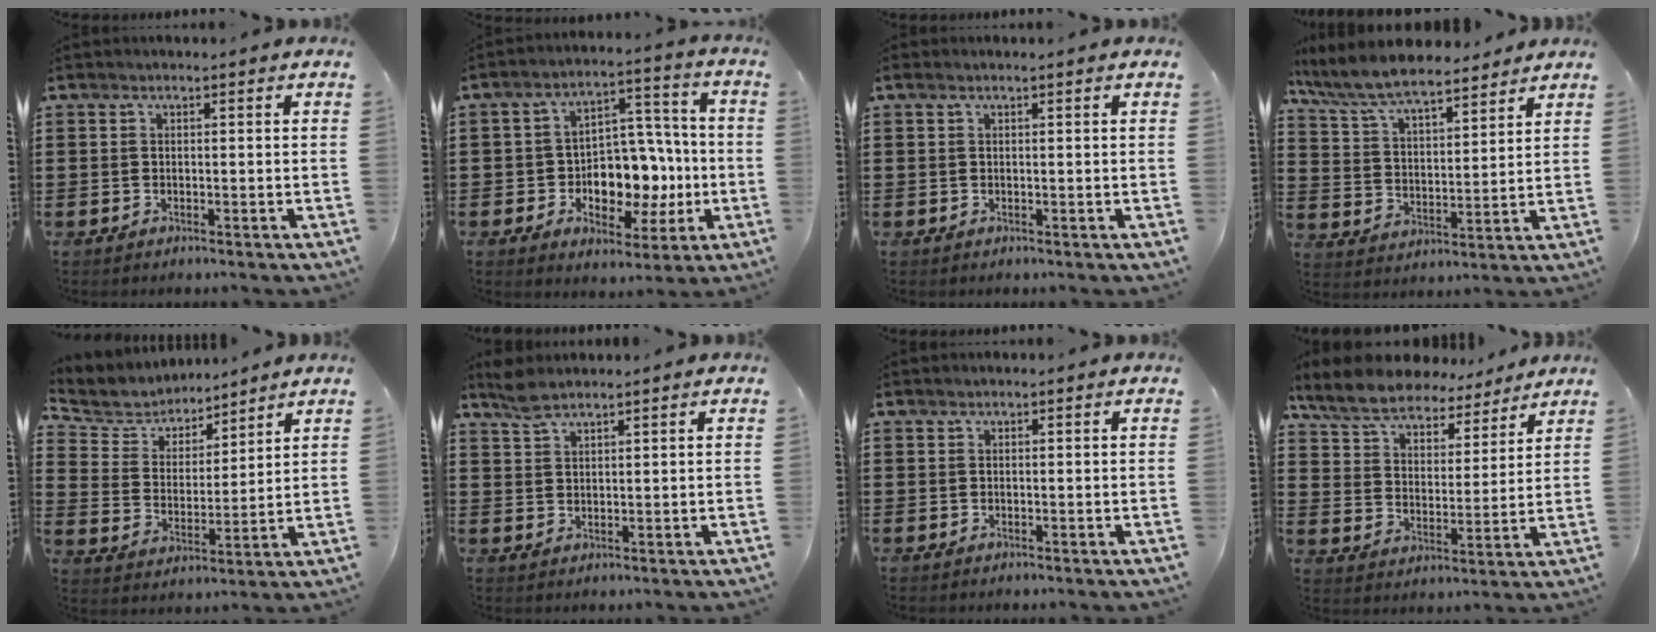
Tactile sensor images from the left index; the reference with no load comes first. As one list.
[{"total": 8.3, "force": [-1.0, 6.8, 4.6], "torque": [-0.083, 0.009, -0.012]}, {"total": 0.9, "force": [0.4, 0.0, 0.8], "torque": [-0.015, 0.000, 0.008]}, {"total": 8.3, "force": [7.5, 1.6, 3.2], "torque": [-0.093, -0.032, 0.134]}, {"total": 5.7, "force": [5.4, 1.8, 0.0], "torque": [-0.037, -0.031, 0.092]}, {"total": 2.9, "force": [2.4, 0.8, 1.4], "torque": [-0.033, 0.002, 0.046]}, {"total": 0.0}, {"total": 8.4, "force": [7.7, 2.3, 2.4], "torque": [-0.084, -0.037, 0.140]}]